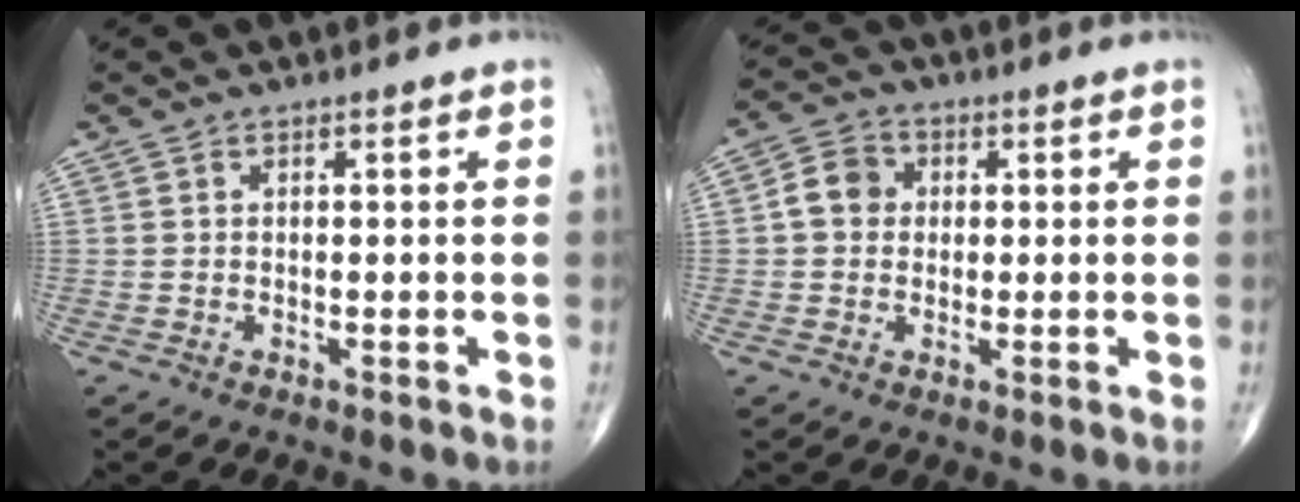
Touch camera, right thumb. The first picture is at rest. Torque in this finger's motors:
{"motor_torque": [0.72, 0.70, 0.53, 0.10, 0.00]}